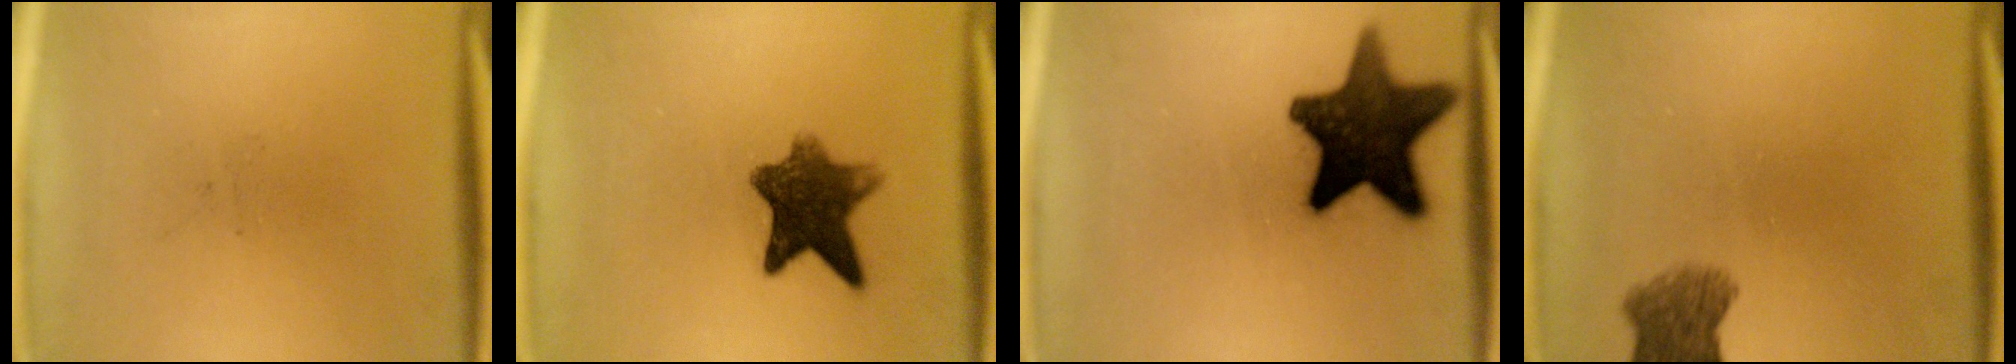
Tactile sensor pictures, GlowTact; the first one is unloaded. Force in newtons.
{"total": 8.7}
{"total": 16.5}
{"total": 4.9}